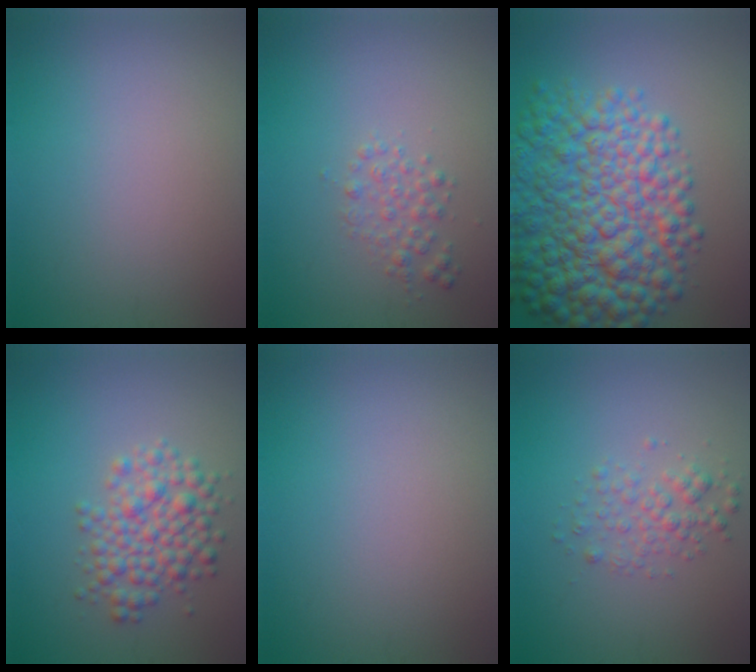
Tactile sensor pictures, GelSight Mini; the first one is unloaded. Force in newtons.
{"total": 1.7, "press": 1.7, "slide": 0.0}
{"total": 11.1, "press": 11.1, "slide": 0.3}
{"total": 4.4, "press": 4.3, "slide": 0.2}
{"total": 0.0}
{"total": 2.2, "press": 2.2, "slide": 0.1}